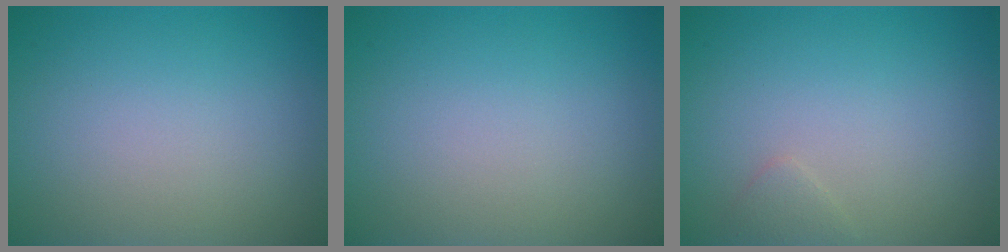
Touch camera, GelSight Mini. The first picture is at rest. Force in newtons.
{"total": 0.0}
{"total": 0.8, "press": 0.8, "slide": 0.1}